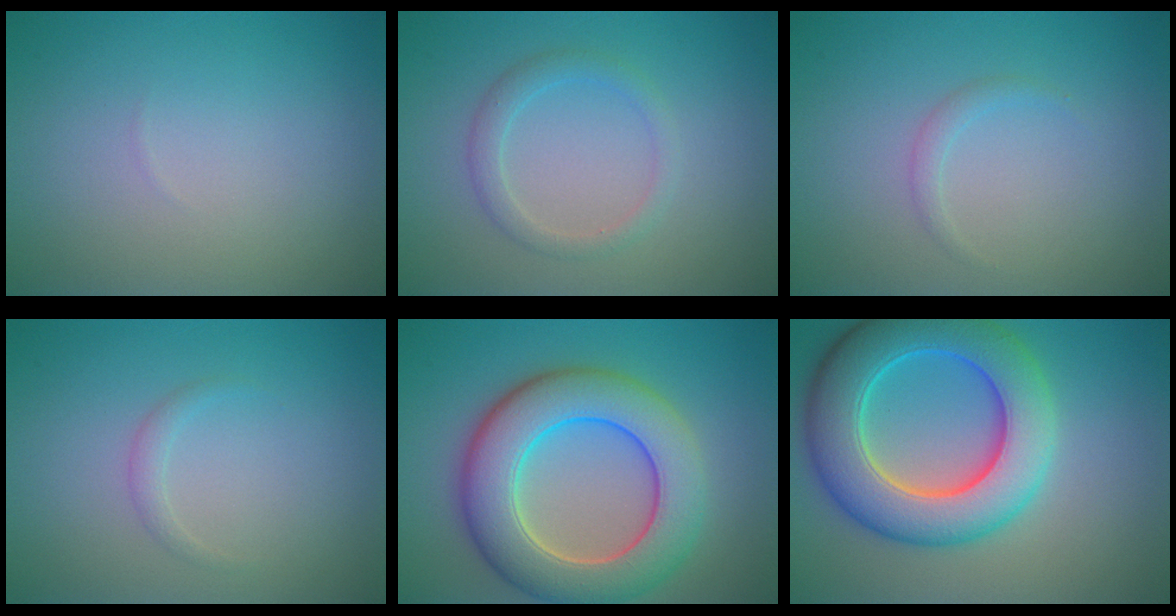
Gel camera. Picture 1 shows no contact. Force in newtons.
{"total": 2.0, "press": 2.0, "slide": 0.2}
{"total": 0.9, "press": 0.9, "slide": 0.1}
{"total": 0.8, "press": 0.8, "slide": 0.0}
{"total": 9.5, "press": 9.5, "slide": 0.3}
{"total": 10.0, "press": 10.0, "slide": 0.5}